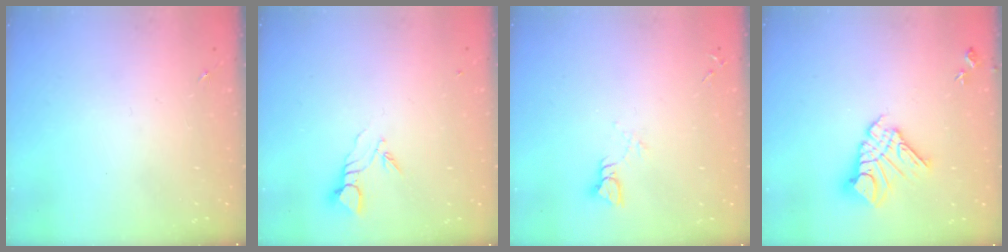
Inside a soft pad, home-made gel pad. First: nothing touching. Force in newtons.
{"total": 3.7, "press": 3.7, "slide": 0.1}
{"total": 3.9, "press": 3.9, "slide": 0.3}
{"total": 14.1, "press": 14.1, "slide": 1.4}